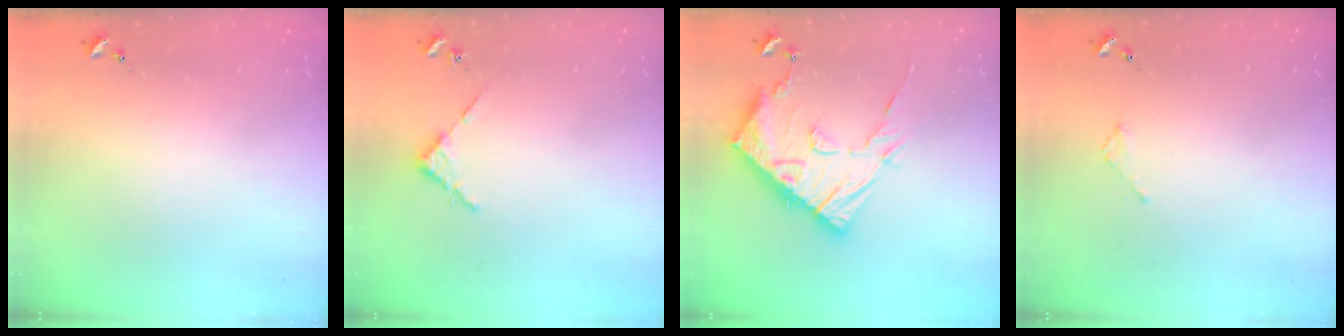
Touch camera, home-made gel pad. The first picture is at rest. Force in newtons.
{"total": 2.7, "press": 2.7, "slide": 0.3}
{"total": 17.0, "press": 16.9, "slide": 1.5}
{"total": 1.8, "press": 1.8, "slide": 0.2}